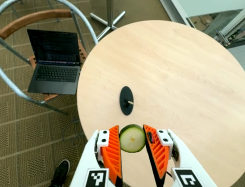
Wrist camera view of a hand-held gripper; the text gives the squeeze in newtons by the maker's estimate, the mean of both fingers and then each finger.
{"total": 9.6, "left": 9.9, "right": 9.2}